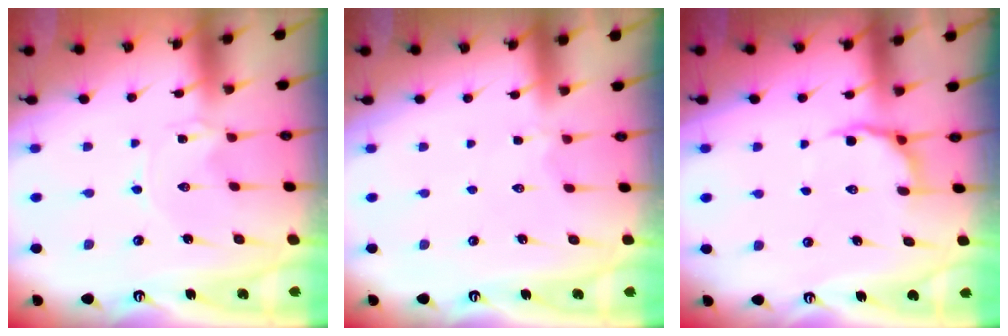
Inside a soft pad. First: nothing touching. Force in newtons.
{"total": 2.2, "press": 2.2, "slide": 0.5}
{"total": 5.6, "press": 5.0, "slide": 2.4}